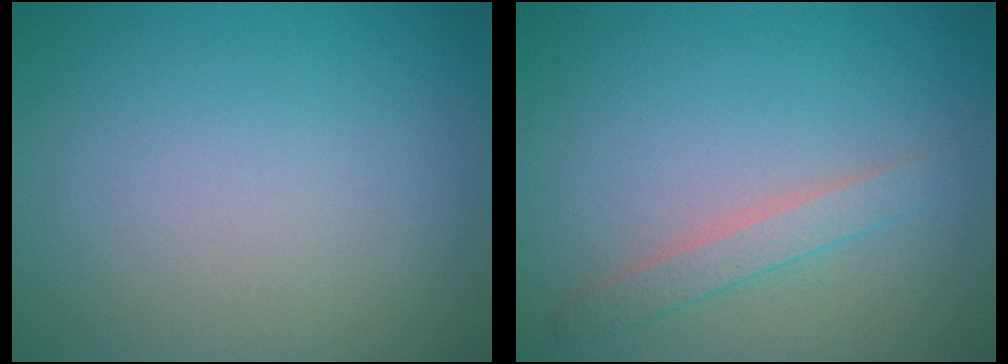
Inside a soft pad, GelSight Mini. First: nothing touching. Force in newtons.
{"total": 1.8, "press": 1.8, "slide": 0.1}